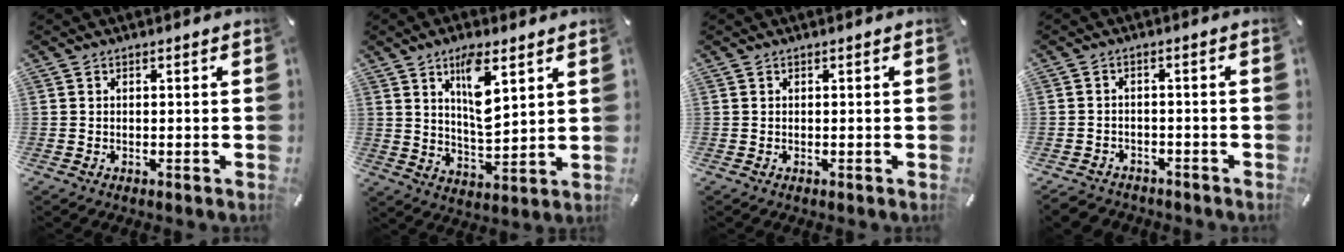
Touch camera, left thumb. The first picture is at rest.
{"total": 10.8, "force": [5.5, 4.2, 8.3], "torque": [-0.140, -0.017, 0.093]}
{"total": 0.0}
{"total": 3.0, "force": [-2.4, 1.8, 0.7], "torque": [-0.025, 0.009, -0.051]}